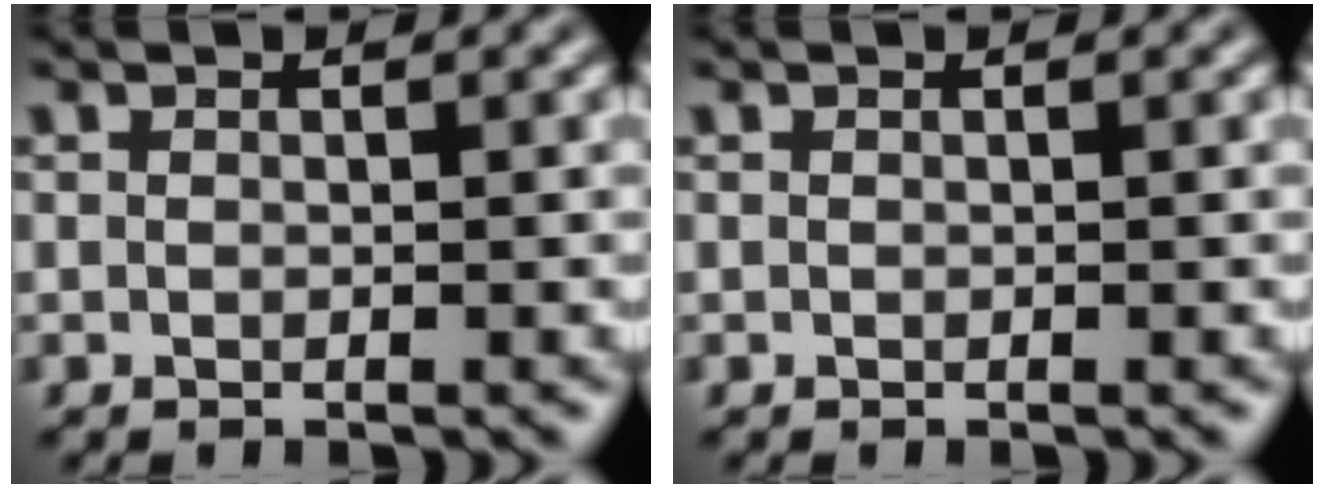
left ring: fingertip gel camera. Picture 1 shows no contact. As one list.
[{"total": 0.0}]